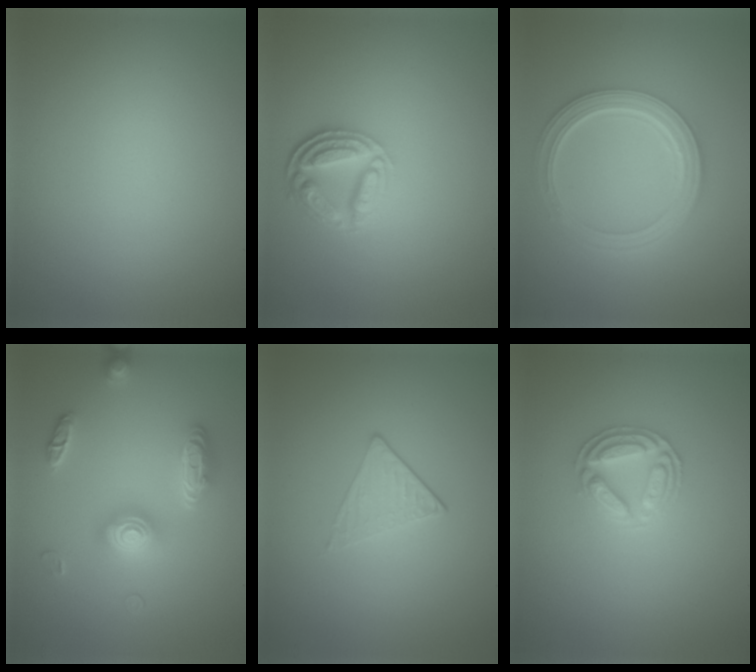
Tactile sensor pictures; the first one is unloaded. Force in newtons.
{"total": 4.1, "press": 3.2, "slide": 2.6}
{"total": 5.2, "press": 3.9, "slide": 3.4}
{"total": 3.4, "press": 3.2, "slide": 0.9}
{"total": 1.4, "press": 1.1, "slide": 0.9}
{"total": 2.9, "press": 2.9, "slide": 0.2}